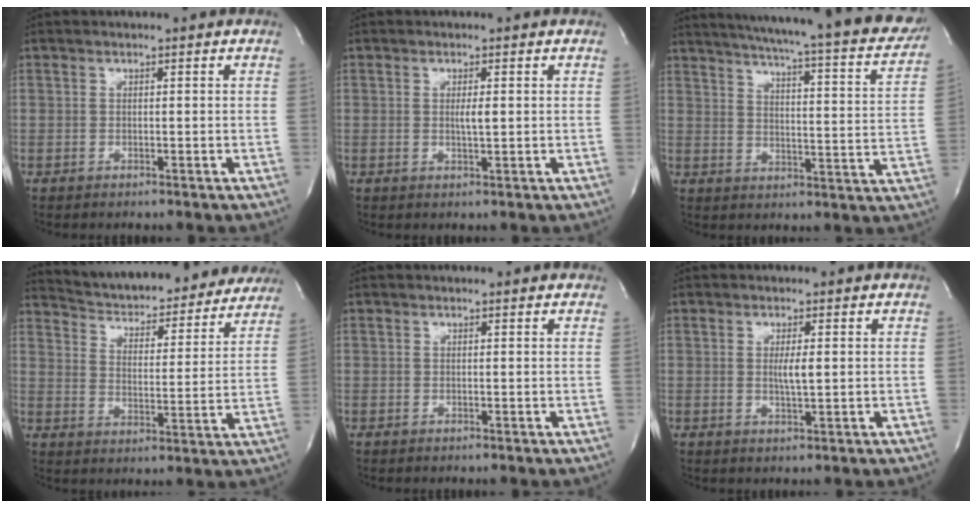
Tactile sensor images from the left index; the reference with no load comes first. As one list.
[{"total": 1.7, "force": [0.2, 0.1, 1.7], "torque": [-0.033, -0.002, 0.004]}, {"total": 27.4, "force": [24.1, 2.2, 12.9], "torque": [-0.193, -0.065, 0.288]}, {"total": 23.7, "force": [22.1, 5.4, 6.7], "torque": [-0.104, -0.022, 0.291]}, {"total": 0.8, "force": [0.8, 0.2, 0.2], "torque": [-0.015, 0.003, 0.005]}, {"total": 2.5, "force": [0.3, 0.2, 2.5], "torque": [-0.048, -0.004, 0.005]}]